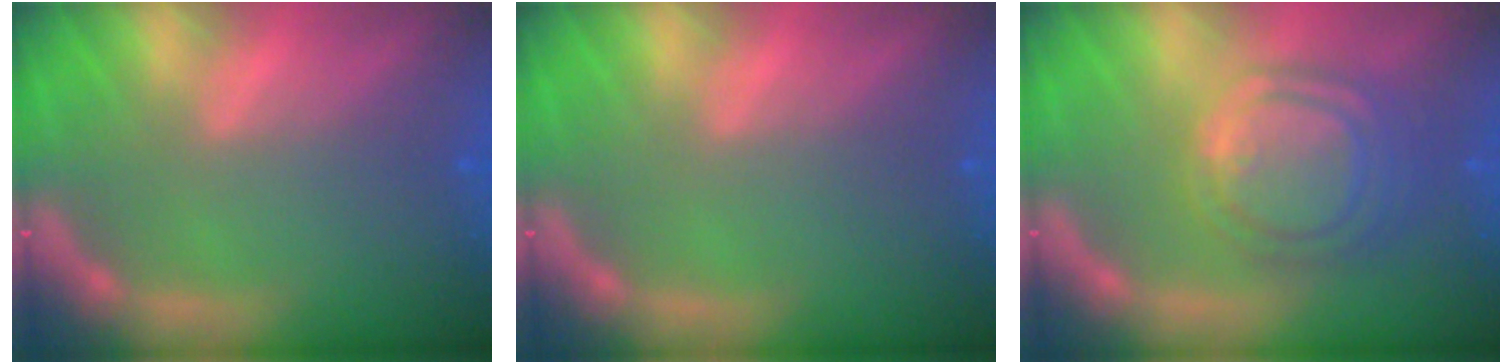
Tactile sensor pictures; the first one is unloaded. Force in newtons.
{"total": 0.0}
{"total": 8.0}